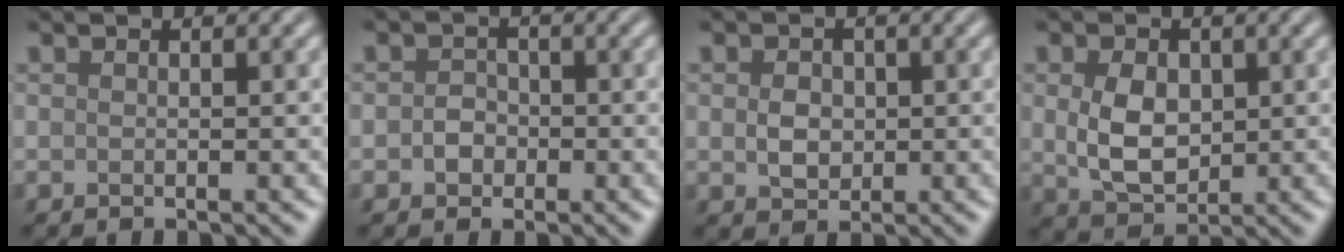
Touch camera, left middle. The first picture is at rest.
{"total": 1.7, "force": [-0.4, 1.5, 0.7], "torque": [-0.009, 0.000, -0.013]}
{"total": 2.5, "force": [0.1, 2.0, 1.5], "torque": [-0.029, -0.002, -0.001]}
{"total": 4.7, "force": [0.4, 3.3, 3.3], "torque": [-0.074, -0.004, 0.011]}